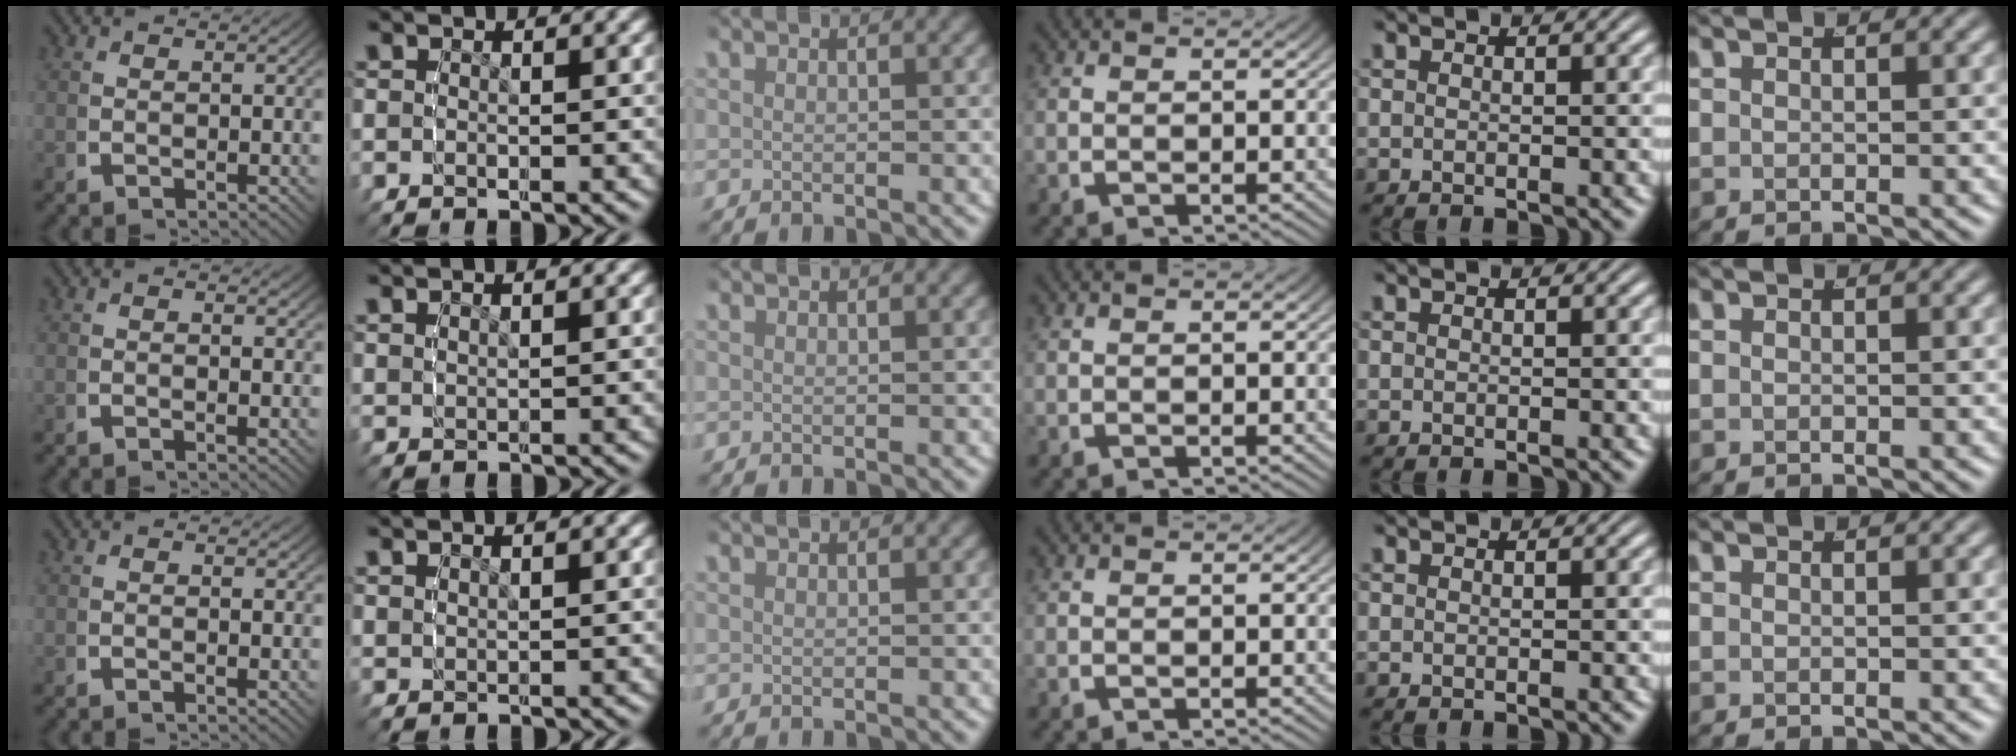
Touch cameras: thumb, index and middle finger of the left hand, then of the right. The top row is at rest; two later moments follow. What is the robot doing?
{"motion": "lift_and_place", "object": "toy banana"}